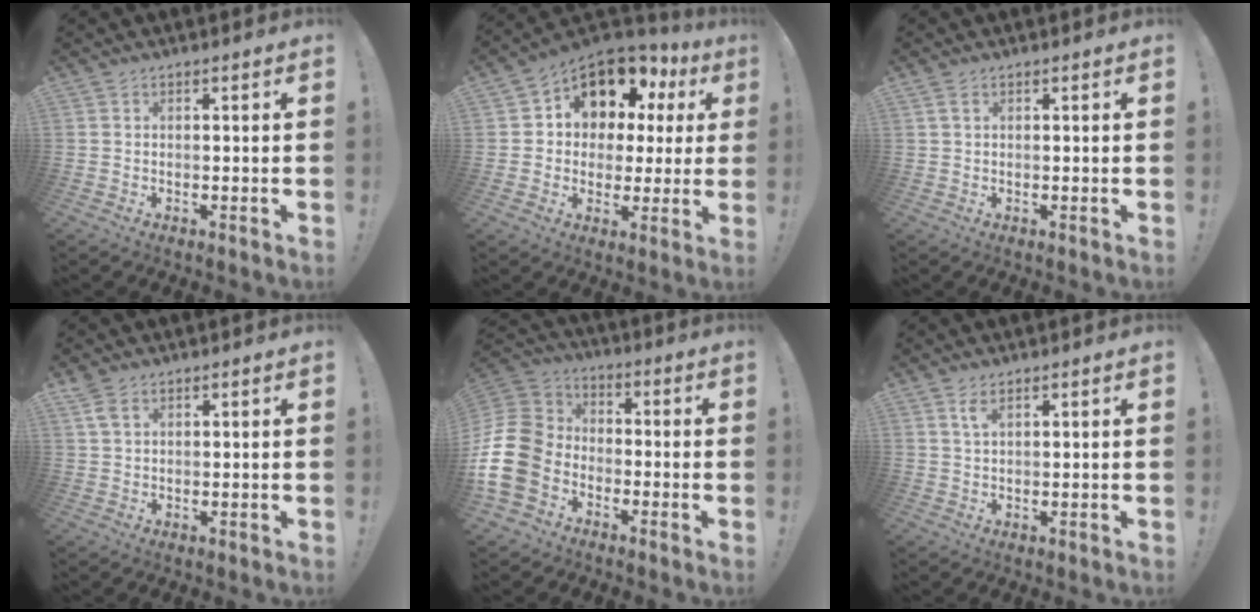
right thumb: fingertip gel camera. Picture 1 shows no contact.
{"total": 11.6, "force": [7.0, 7.4, 5.5], "torque": [-0.097, -0.055, 0.129]}
{"total": 2.0, "force": [1.0, 1.0, 1.4], "torque": [-0.024, 0.002, 0.017]}
{"total": 3.8, "force": [2.2, 2.0, 2.3], "torque": [-0.044, -0.006, 0.042]}
{"total": 16.6, "force": [-6.2, 12.4, 9.0], "torque": [-0.177, 0.047, -0.103]}
{"total": 2.9, "force": [1.6, 1.0, 2.2], "torque": [-0.037, -0.003, 0.027]}